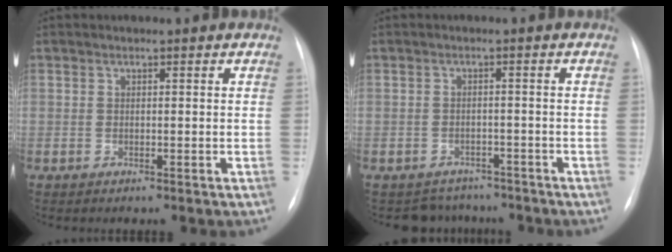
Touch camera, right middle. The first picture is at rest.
{"total": 4.9, "force": [-4.3, 2.3, -0.5], "torque": [0.009, 0.015, -0.056]}